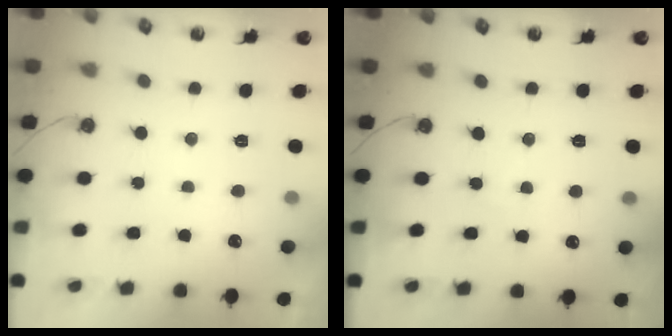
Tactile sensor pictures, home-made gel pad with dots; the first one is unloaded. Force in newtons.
{"total": 0.9, "press": 0.9, "slide": 0.1}